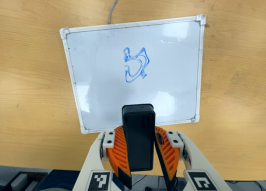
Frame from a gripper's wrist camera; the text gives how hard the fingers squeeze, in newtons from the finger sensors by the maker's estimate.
{"total": 9.5, "left": 9.6, "right": 9.4}